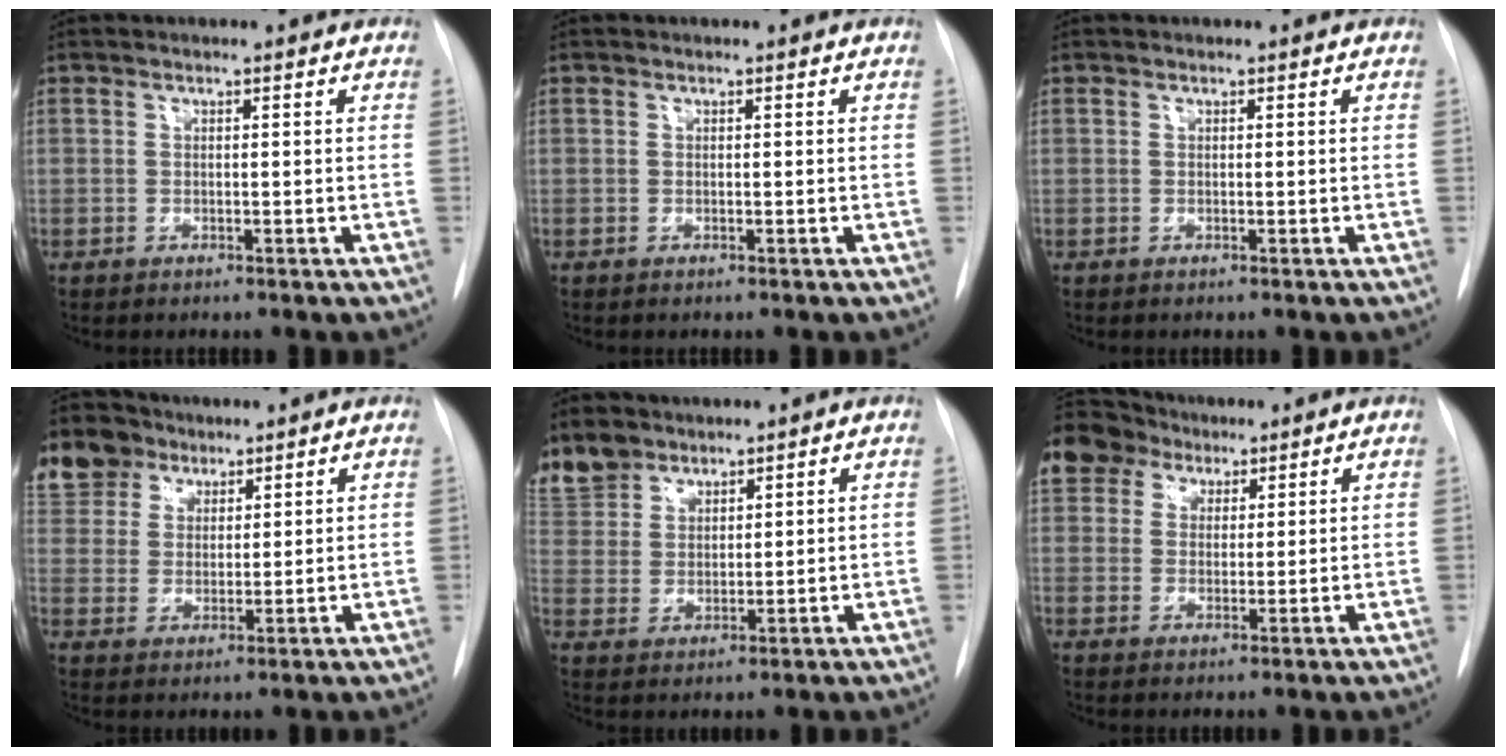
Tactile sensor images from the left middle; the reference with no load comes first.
{"total": 0.0}
{"total": 0.0}
{"total": 12.1, "force": [8.4, 8.1, 3.2], "torque": [-0.083, 0.034, 0.164]}
{"total": 10.7, "force": [8.4, 6.3, 2.2], "torque": [-0.065, 0.013, 0.175]}
{"total": 11.0, "force": [7.5, 7.6, 2.7], "torque": [-0.073, 0.044, 0.144]}